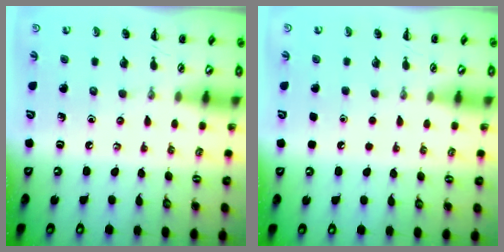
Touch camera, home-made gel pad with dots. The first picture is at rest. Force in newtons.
{"total": 1.6, "press": 1.6, "slide": 0.1}